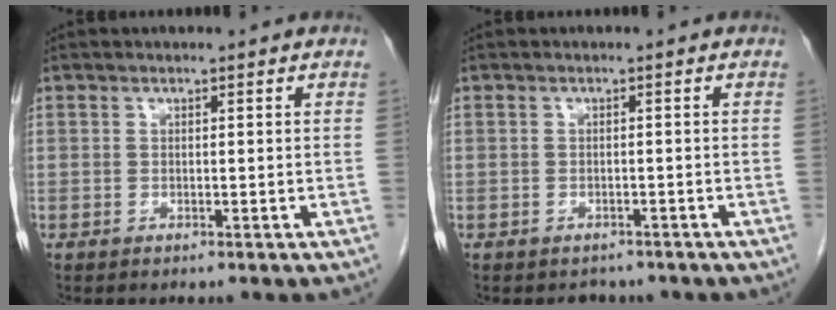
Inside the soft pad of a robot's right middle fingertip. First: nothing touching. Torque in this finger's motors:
{"motor_torque": [-0.32, -0.37, -0.11, -0.01]}